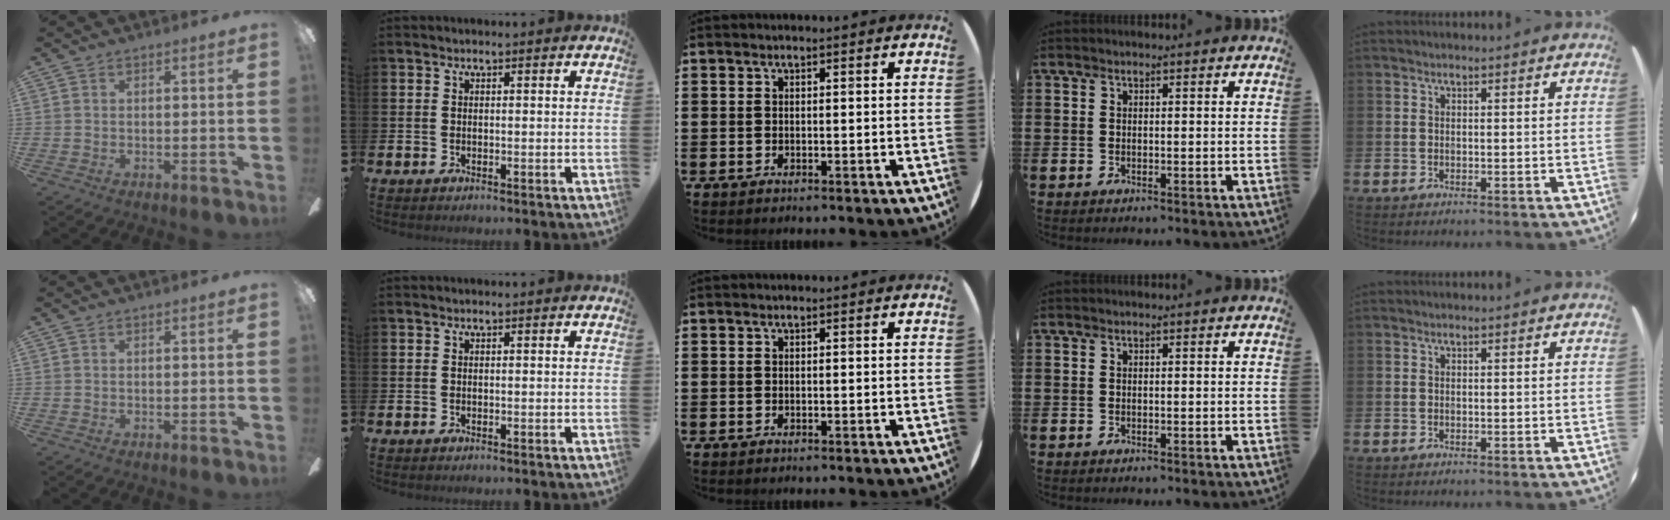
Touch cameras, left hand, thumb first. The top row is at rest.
{}